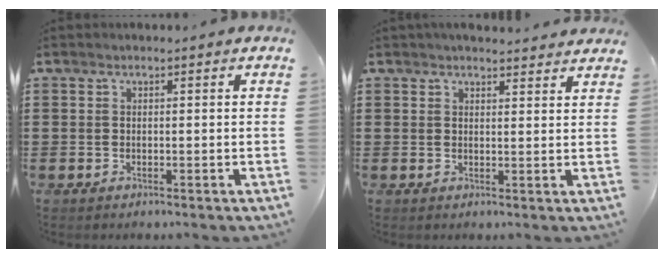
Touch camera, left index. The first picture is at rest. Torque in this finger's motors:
{"motor_torque": [0.40, -1.74, -0.57, -0.21]}